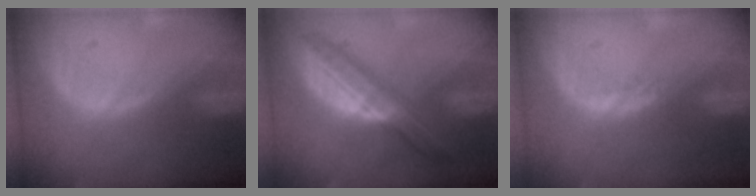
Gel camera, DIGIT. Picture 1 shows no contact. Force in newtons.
{"total": 7.5, "press": 7.5, "slide": 0.4}
{"total": 0.9, "press": 0.8, "slide": 0.4}